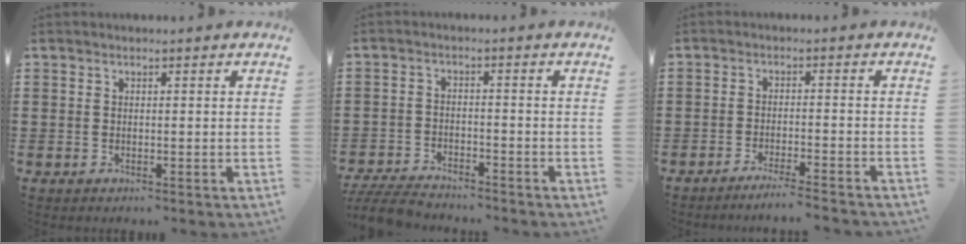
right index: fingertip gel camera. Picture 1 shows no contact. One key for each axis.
{"total": 4.8, "fx": -4.6, "fy": 0.6, "fz": 1.0, "tx": -0.030, "ty": -0.003, "tz": -0.095}
{"total": 3.0, "fx": -2.9, "fy": -0.5, "fz": 0.9, "tx": -0.016, "ty": -0.003, "tz": -0.057}